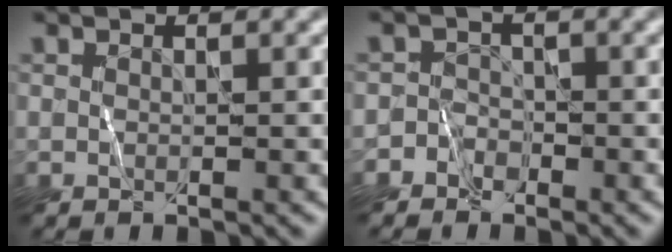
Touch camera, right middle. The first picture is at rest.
{"total": 1.7, "force": [-1.2, 1.2, -0.1], "torque": [0.010, 0.010, -0.026]}